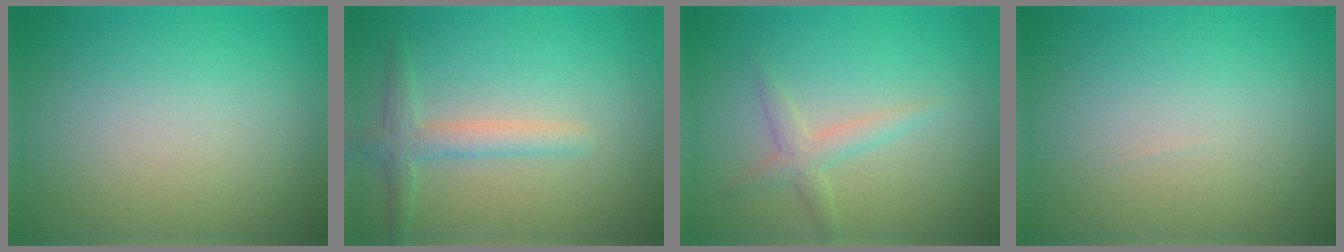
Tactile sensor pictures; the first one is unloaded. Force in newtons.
{"total": 2.4, "press": 2.4, "slide": 0.1}
{"total": 1.9, "press": 1.9, "slide": 0.0}
{"total": 0.0}